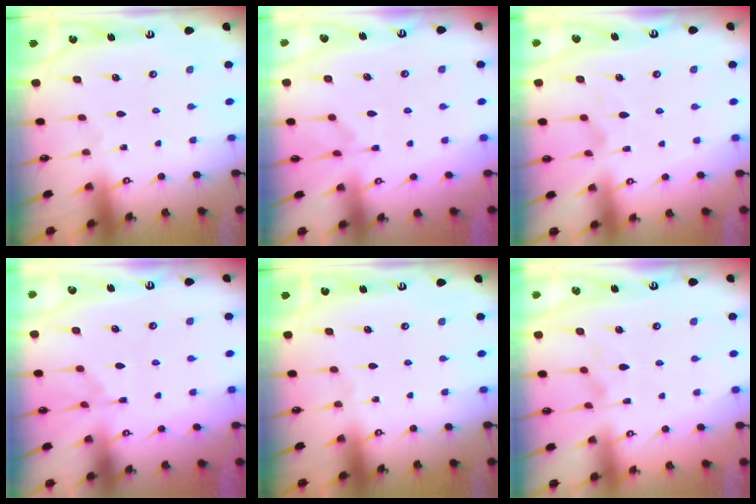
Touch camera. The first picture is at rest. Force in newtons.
{"total": 2.1, "press": 1.9, "slide": 1.0}
{"total": 2.0, "press": 1.6, "slide": 1.1}
{"total": 1.4, "press": 0.6, "slide": 1.2}
{"total": 0.0}
{"total": 1.2, "press": 1.0, "slide": 0.7}